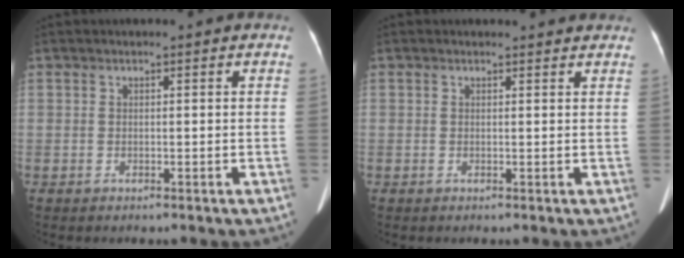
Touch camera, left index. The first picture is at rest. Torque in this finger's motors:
{"motor_torque": [-0.01, -0.23, -0.09, -0.03]}